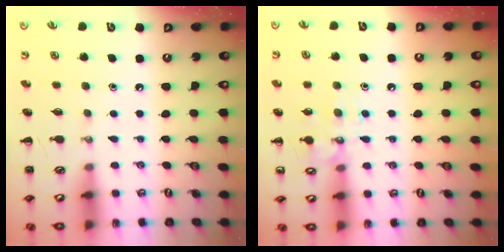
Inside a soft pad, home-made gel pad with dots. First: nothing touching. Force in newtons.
{"total": 9.7, "press": 9.7, "slide": 0.7}